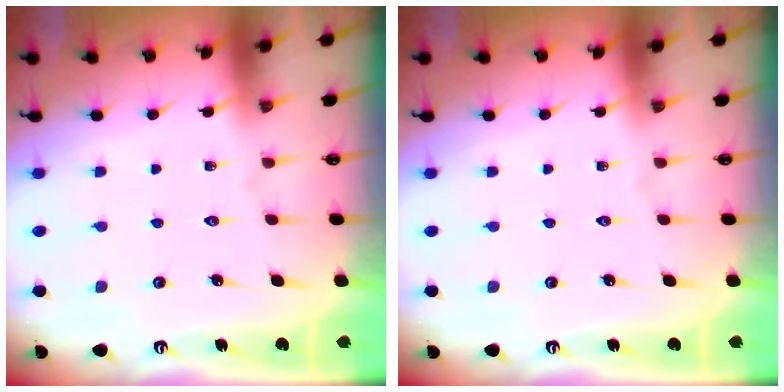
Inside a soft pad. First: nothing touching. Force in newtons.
{"total": 0.0}